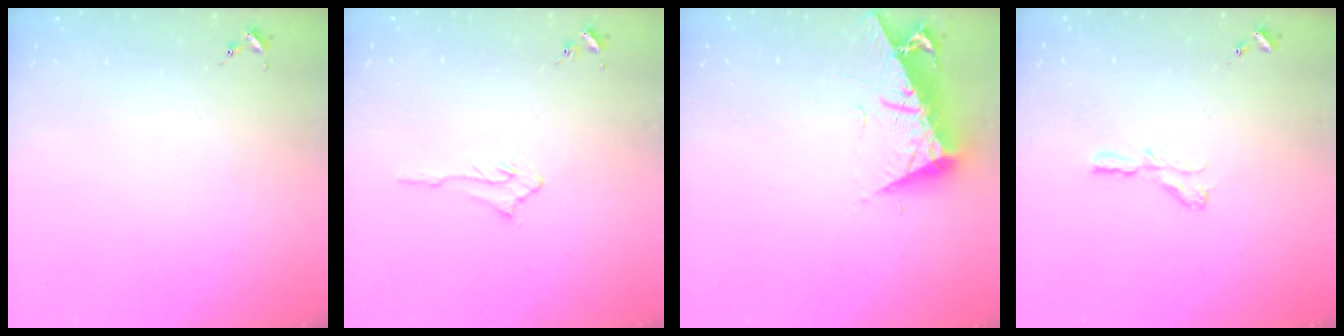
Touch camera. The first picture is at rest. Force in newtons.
{"total": 4.1, "press": 4.0, "slide": 0.6}
{"total": 11.8, "press": 11.7, "slide": 1.4}
{"total": 5.8, "press": 5.8, "slide": 0.2}